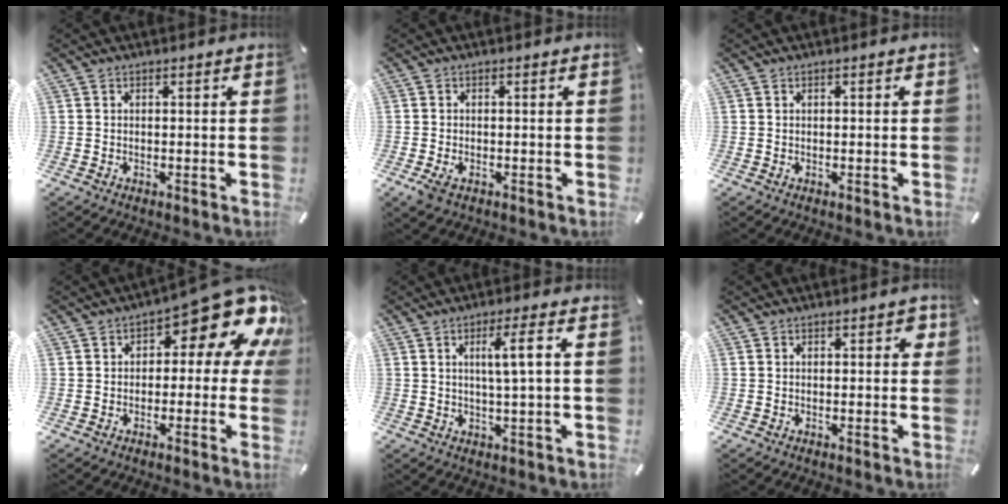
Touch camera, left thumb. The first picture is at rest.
{"total": 2.1, "force": [-0.9, 1.4, 1.3], "torque": [-0.031, -0.001, -0.016]}
{"total": 0.0}
{"total": 15.5, "force": [7.0, 6.6, 12.1], "torque": [-0.151, -0.053, 0.113]}
{"total": 6.4, "force": [1.4, 0.2, 6.2], "torque": [-0.120, 0.000, 0.017]}
{"total": 1.7, "force": [0.3, 1.1, 1.2], "torque": [-0.008, 0.002, -0.001]}